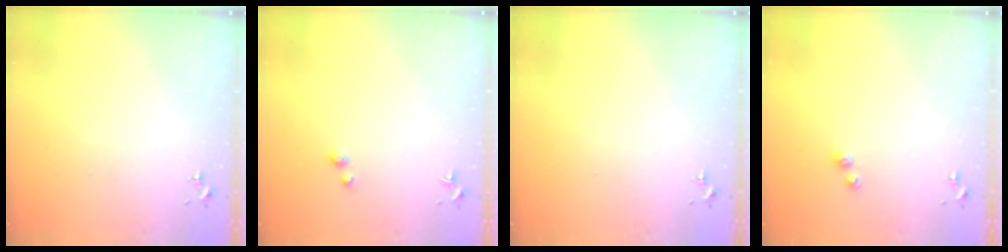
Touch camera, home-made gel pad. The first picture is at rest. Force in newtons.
{"total": 2.9, "press": 2.9, "slide": 0.2}
{"total": 0.0}
{"total": 3.4, "press": 3.4, "slide": 0.5}